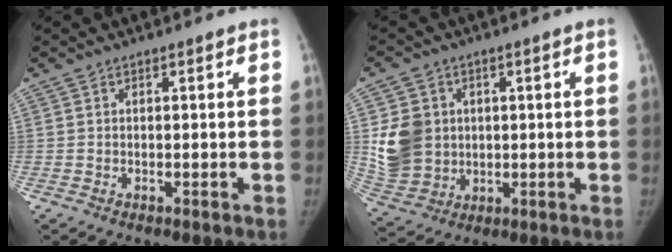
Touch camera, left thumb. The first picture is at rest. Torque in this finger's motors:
{"motor_torque": [0.06, 0.07, 0.00, -0.01, 0.05]}